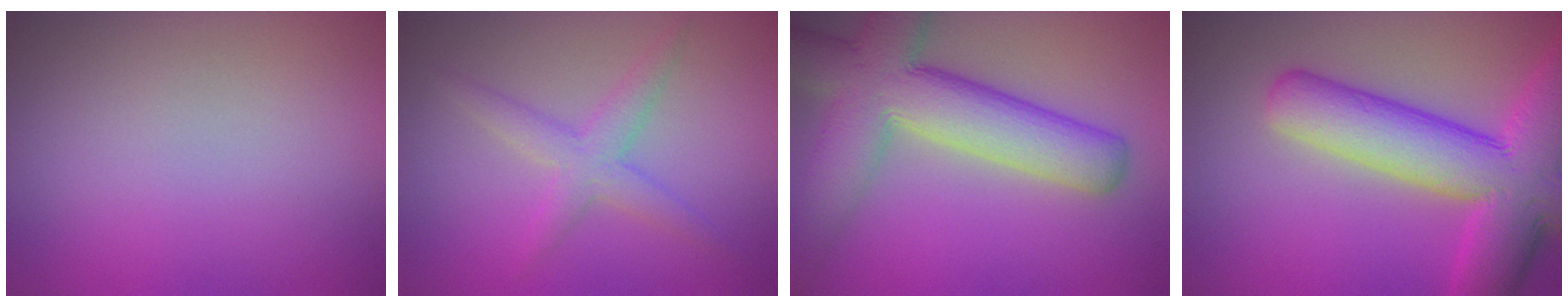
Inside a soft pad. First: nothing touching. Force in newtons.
{"total": 2.8, "press": 2.8, "slide": 0.1}
{"total": 9.7, "press": 9.7, "slide": 0.5}
{"total": 10.9, "press": 10.9, "slide": 0.5}